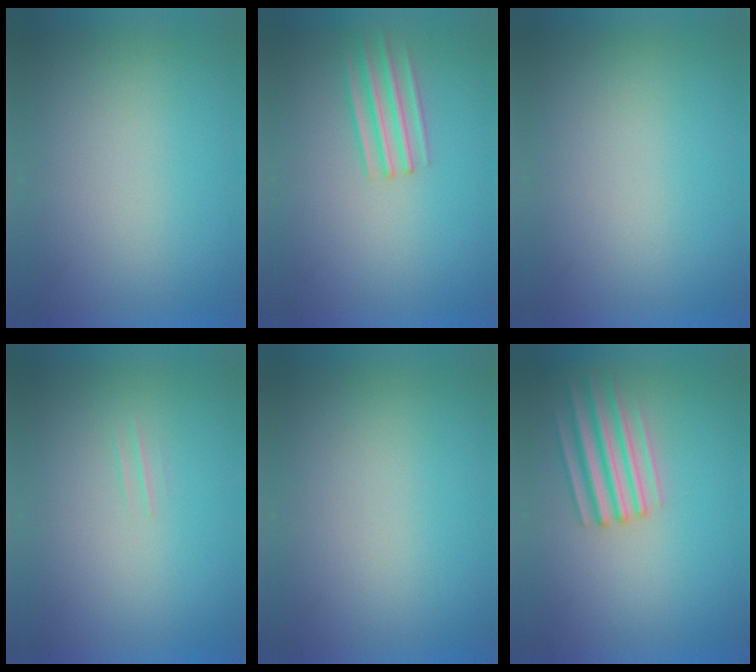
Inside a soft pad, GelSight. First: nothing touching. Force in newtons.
{"total": 2.1}
{"total": 0.0}
{"total": 1.1}
{"total": 0.0}
{"total": 1.6}